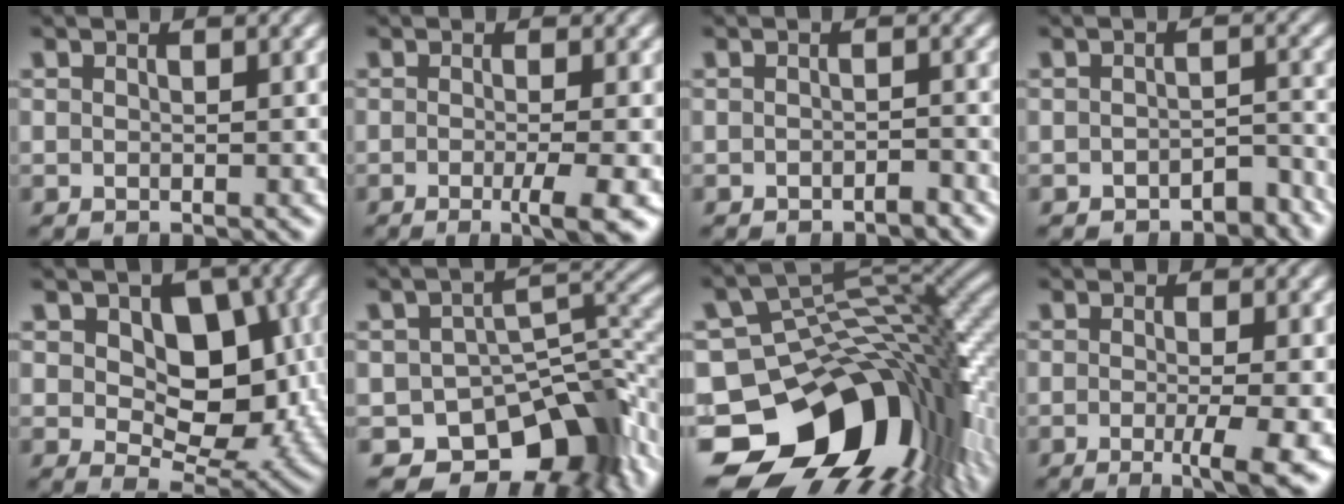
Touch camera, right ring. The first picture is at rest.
{"total": 3.1, "force": [-1.2, -0.2, 2.8], "torque": [-0.036, 0.005, -0.024]}
{"total": 1.5, "force": [-1.5, -0.1, -0.4], "torque": [0.016, 0.000, -0.023]}
{"total": 3.2, "force": [-3.1, 0.7, 0.3], "torque": [0.018, -0.005, -0.049]}
{"total": 10.0, "force": [1.8, 7.1, 6.9], "torque": [-0.081, -0.023, 0.042]}
{"total": 17.2, "force": [-7.6, 11.3, 10.5], "torque": [-0.154, -0.047, -0.107]}
{"total": 24.4, "force": [-6.7, 15.1, 17.9], "torque": [-0.289, -0.059, -0.082]}
{"total": 3.8, "force": [-1.3, -0.1, 3.5], "torque": [-0.046, 0.002, -0.026]}